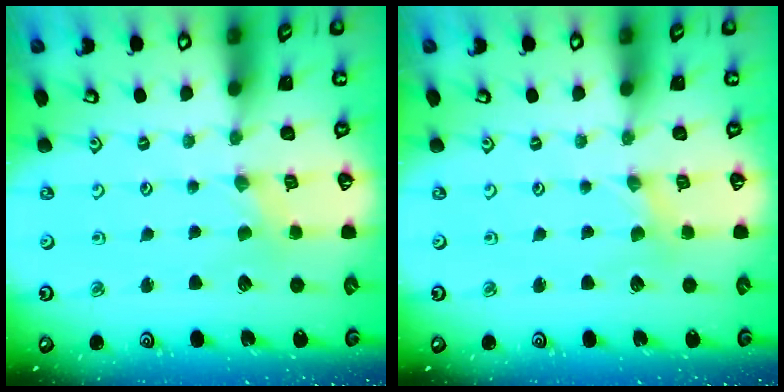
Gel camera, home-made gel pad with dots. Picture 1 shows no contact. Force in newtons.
{"total": 0.0}